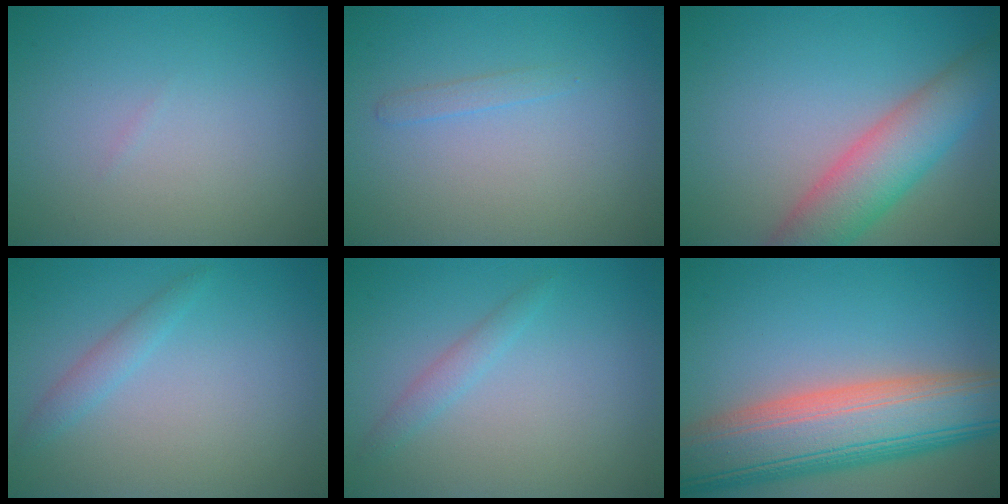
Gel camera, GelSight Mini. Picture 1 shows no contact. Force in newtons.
{"total": 0.8, "press": 0.8, "slide": 0.0}
{"total": 6.4, "press": 6.4, "slide": 0.4}
{"total": 1.5, "press": 1.5, "slide": 0.1}
{"total": 1.3, "press": 1.3, "slide": 0.0}
{"total": 12.0, "press": 12.0, "slide": 1.0}